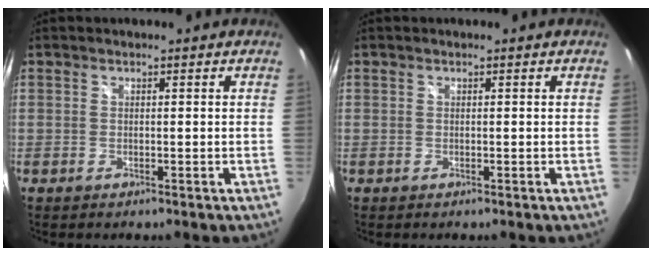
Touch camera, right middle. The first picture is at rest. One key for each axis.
{"total": 0.0}